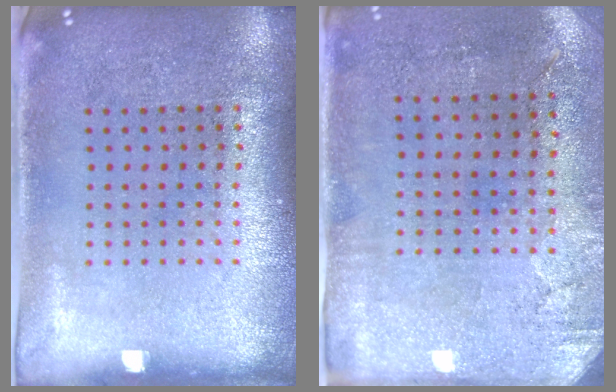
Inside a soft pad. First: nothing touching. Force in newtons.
{"total": 2.9, "press": 2.4, "slide": 1.7}